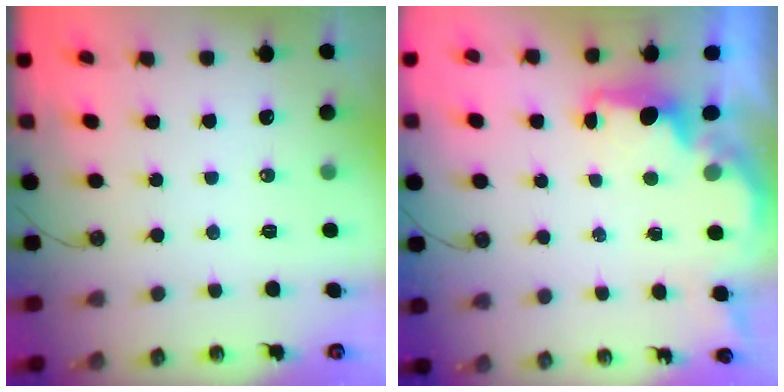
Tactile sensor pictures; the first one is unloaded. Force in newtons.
{"total": 1.8, "press": 1.7, "slide": 0.5}